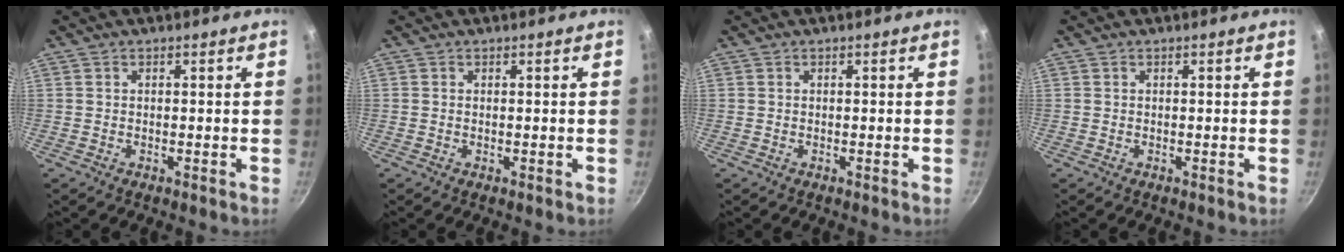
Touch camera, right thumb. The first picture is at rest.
{"total": 0.0}
{"total": 0.0}
{"total": 0.0}